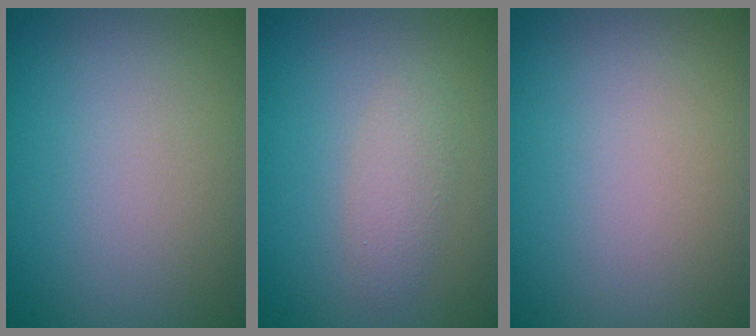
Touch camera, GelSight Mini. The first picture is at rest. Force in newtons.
{"total": 1.8, "press": 1.8, "slide": 0.0}
{"total": 0.0}